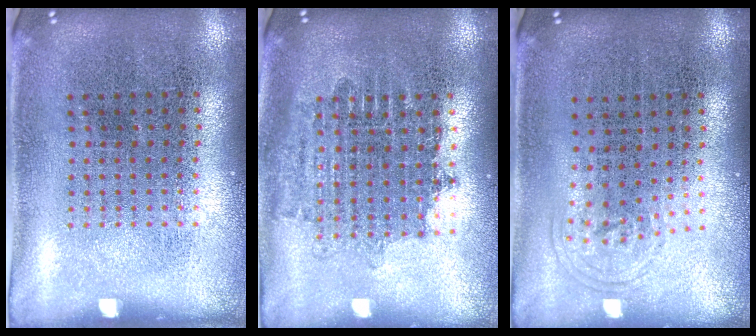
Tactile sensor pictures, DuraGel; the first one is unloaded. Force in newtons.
{"total": 1.6, "press": 1.3, "slide": 0.9}
{"total": 0.8, "press": 0.6, "slide": 0.6}